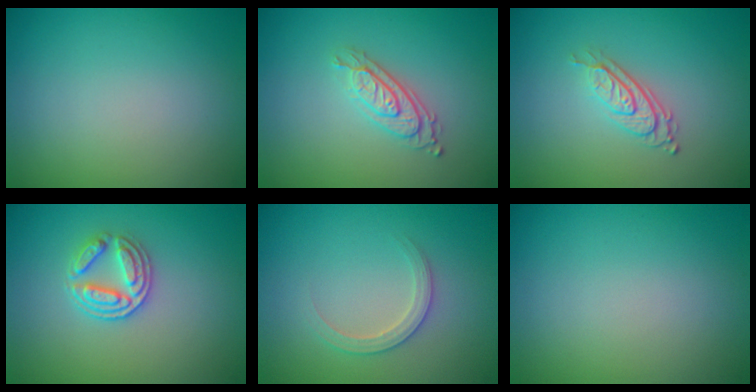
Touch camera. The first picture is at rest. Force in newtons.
{"total": 2.8, "press": 2.2, "slide": 1.7}
{"total": 2.8, "press": 2.0, "slide": 2.1}
{"total": 3.0, "press": 2.7, "slide": 1.2}
{"total": 1.9, "press": 1.9, "slide": 0.2}
{"total": 0.0}